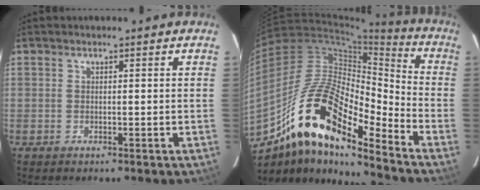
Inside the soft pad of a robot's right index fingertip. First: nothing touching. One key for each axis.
{"total": 18.5, "fx": -11.3, "fy": 5.4, "fz": 13.6, "tx": -0.251, "ty": 0.034, "tz": -0.192}